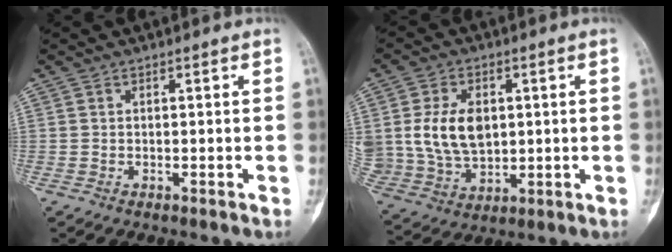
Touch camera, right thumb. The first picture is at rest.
{"total": 13.0, "force": [2.0, 9.0, 9.2], "torque": [-0.159, -0.008, 0.051]}